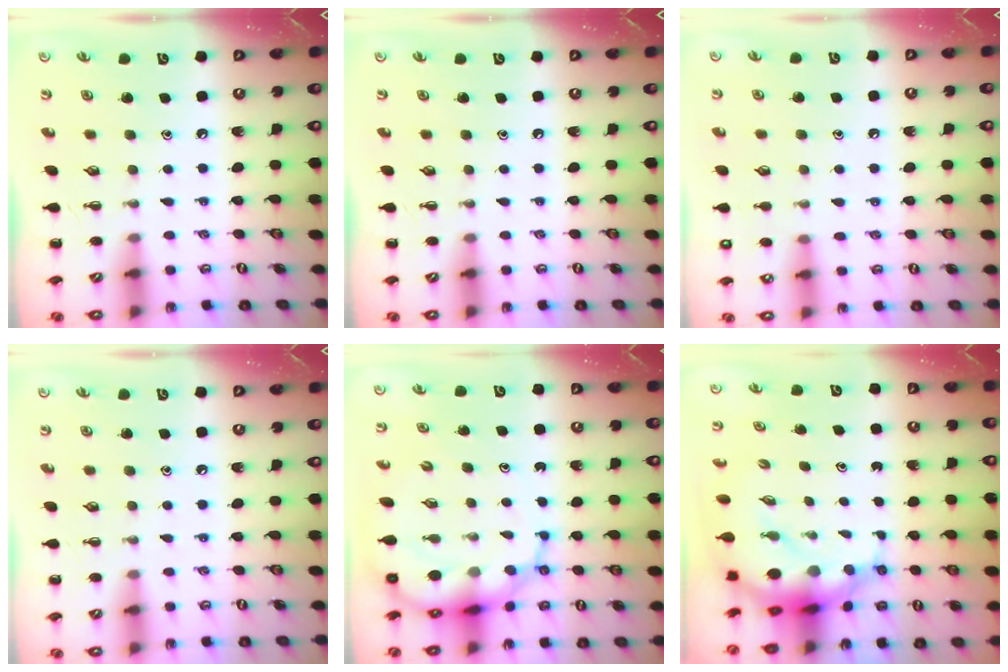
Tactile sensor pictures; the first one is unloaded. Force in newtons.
{"total": 0.0}
{"total": 7.1, "press": 6.8, "slide": 2.2}
{"total": 5.2, "press": 4.9, "slide": 1.6}
{"total": 11.8, "press": 11.4, "slide": 3.0}
{"total": 9.1, "press": 8.8, "slide": 2.4}